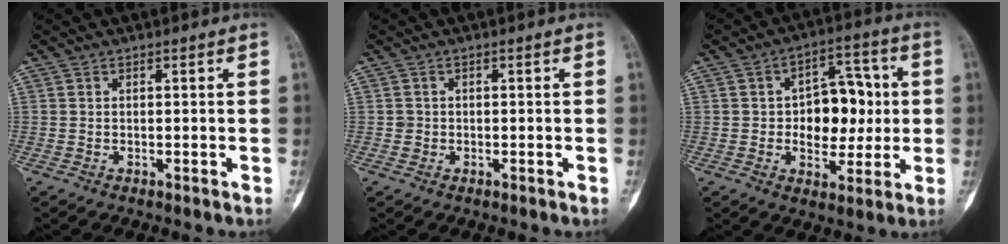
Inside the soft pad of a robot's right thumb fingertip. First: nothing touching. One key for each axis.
{"total": 1.1, "fx": -0.1, "fy": 1.0, "fz": 0.1, "tx": 0.004, "ty": 0.005, "tz": -0.002}
{"total": 12.7, "fx": 0.4, "fy": 8.4, "fz": 9.5, "tx": -0.082, "ty": 0.019, "tz": 0.010}